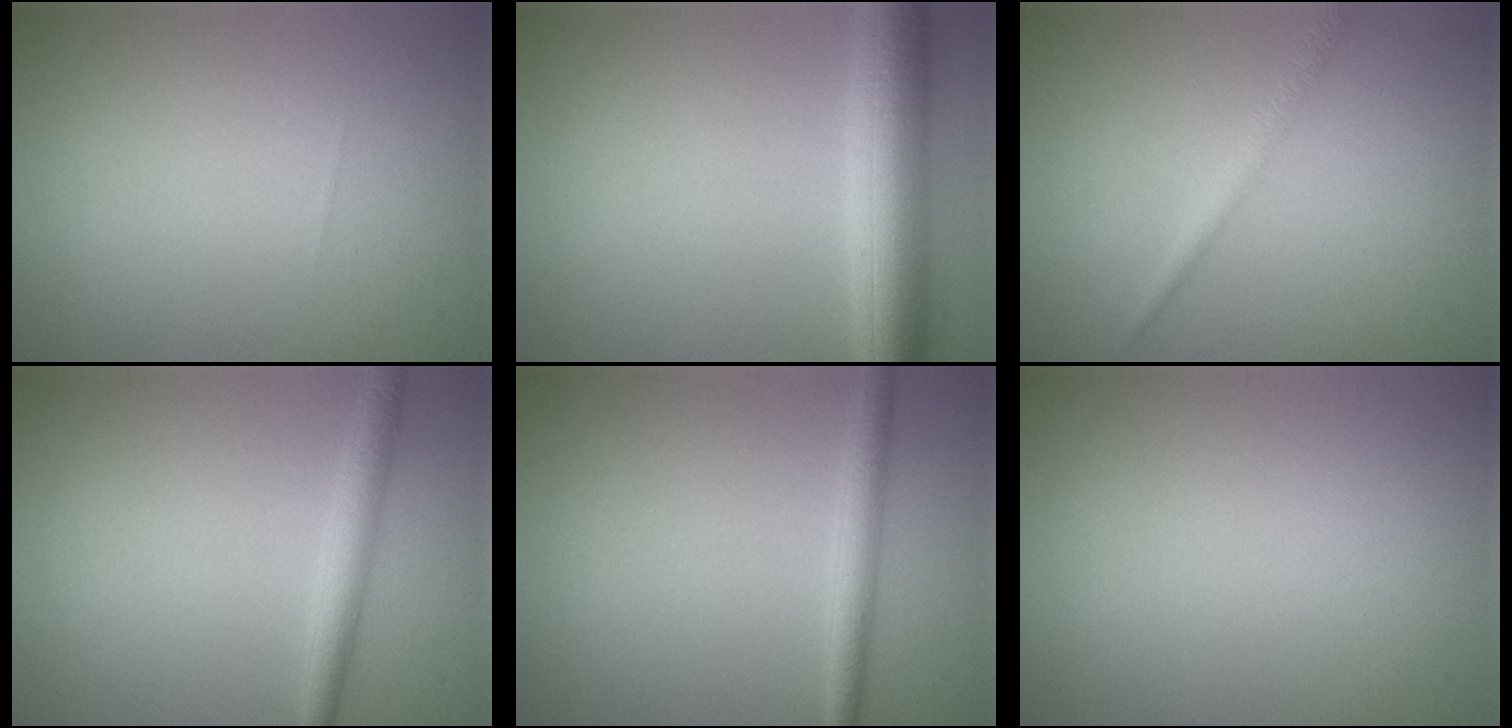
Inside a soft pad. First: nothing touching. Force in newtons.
{"total": 6.6, "press": 6.6, "slide": 0.1}
{"total": 1.5, "press": 1.5, "slide": 0.0}
{"total": 2.4, "press": 2.4, "slide": 0.1}
{"total": 2.3, "press": 2.3, "slide": 0.1}
{"total": 0.0}